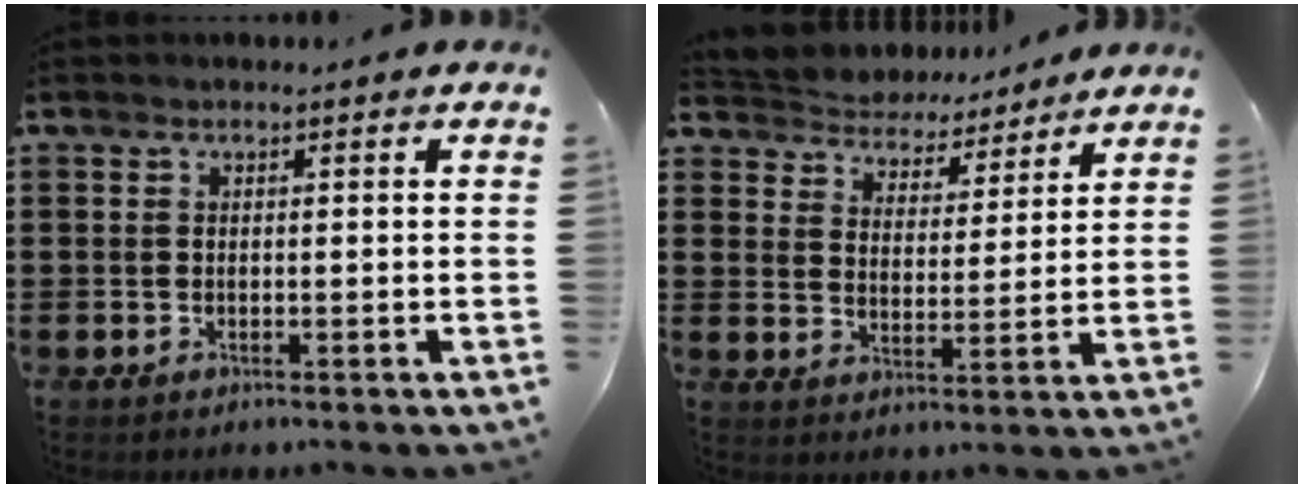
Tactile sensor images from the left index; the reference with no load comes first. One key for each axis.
{"total": 4.7, "fx": 4.6, "fy": 0.8, "fz": -0.4, "tx": -0.022, "ty": -0.036, "tz": 0.078}